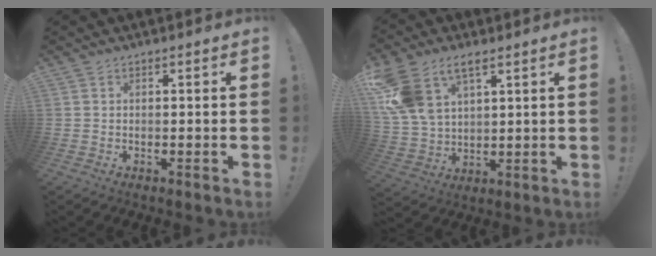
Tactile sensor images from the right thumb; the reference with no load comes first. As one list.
[{"total": 12.8, "force": [7.3, 7.4, 7.5], "torque": [-0.163, -0.028, 0.145]}]